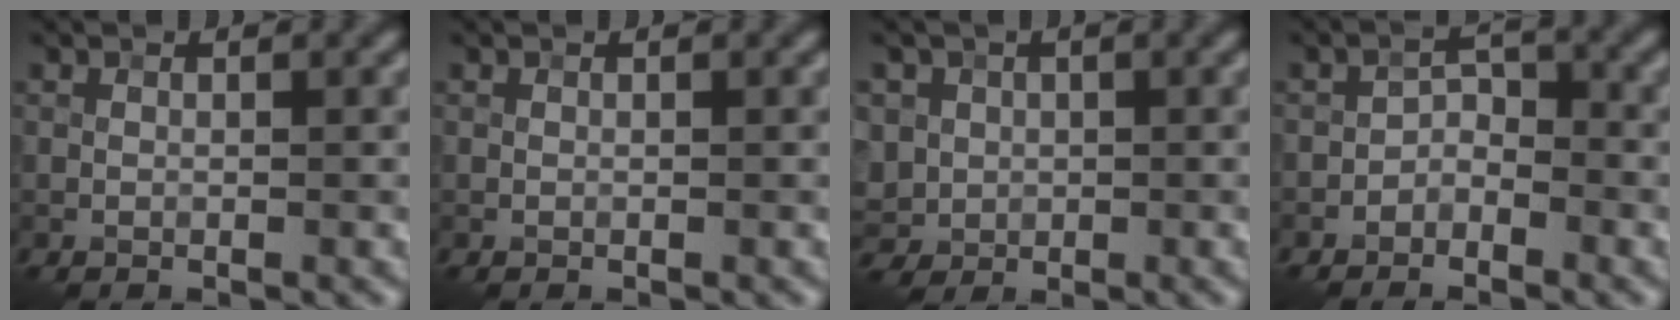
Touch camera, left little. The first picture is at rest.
{"total": 0.0}
{"total": 4.7, "force": [0.5, 4.2, 1.9], "torque": [-0.040, 0.024, -0.002]}
{"total": 2.0, "force": [-1.4, 1.2, 0.7], "torque": [-0.009, 0.010, -0.027]}